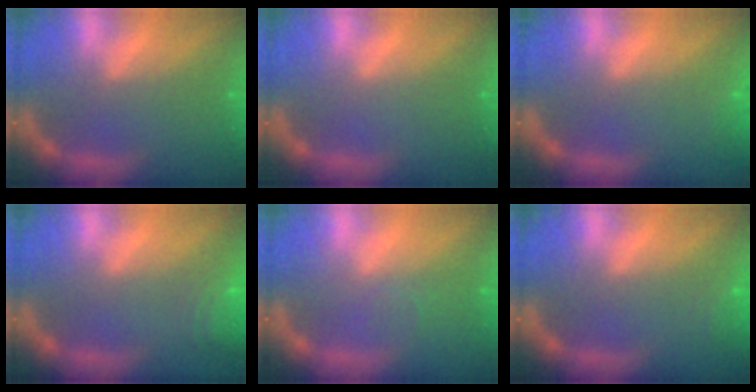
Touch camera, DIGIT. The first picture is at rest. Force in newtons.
{"total": 0.0}
{"total": 0.9}
{"total": 5.6}
{"total": 1.0}
{"total": 1.9}